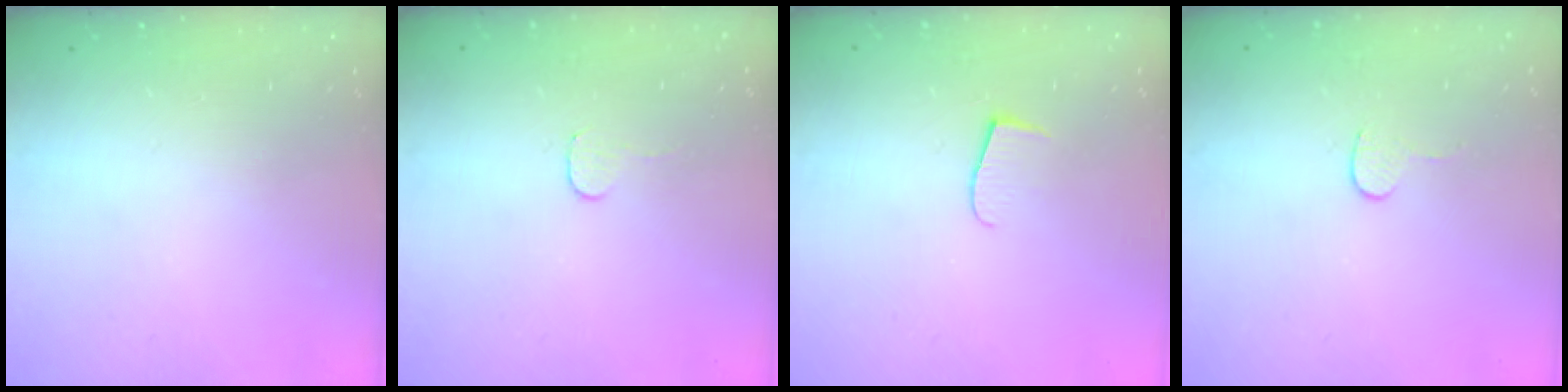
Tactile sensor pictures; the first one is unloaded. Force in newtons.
{"total": 3.2, "press": 3.1, "slide": 0.3}
{"total": 5.5, "press": 5.5, "slide": 0.6}
{"total": 4.7, "press": 4.7, "slide": 0.4}